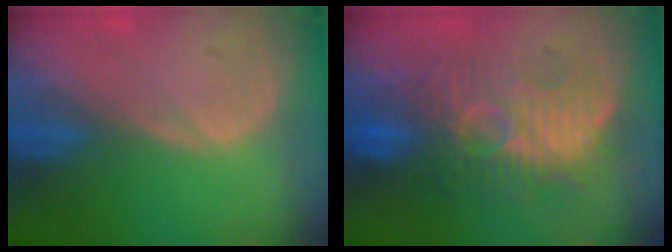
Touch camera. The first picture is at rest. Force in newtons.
{"total": 9.7, "press": 9.6, "slide": 1.4}